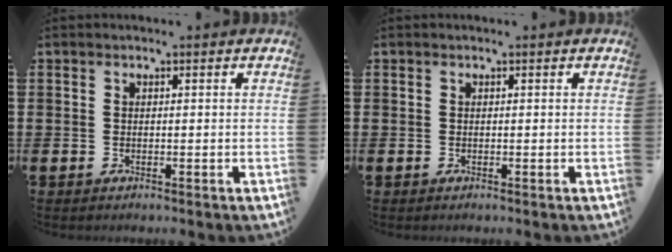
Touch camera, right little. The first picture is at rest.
{"total": 0.0}